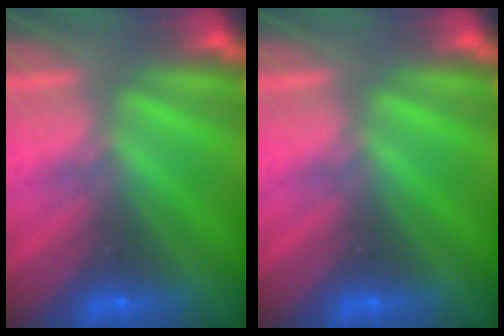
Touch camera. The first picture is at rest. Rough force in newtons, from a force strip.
{"total": 0.0}